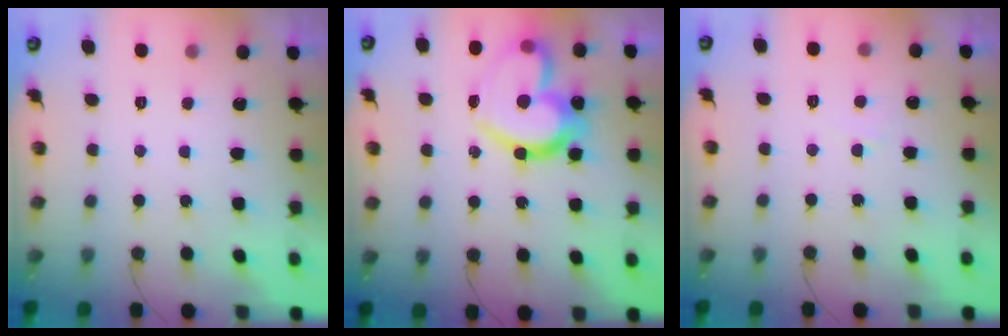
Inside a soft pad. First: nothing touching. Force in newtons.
{"total": 23.3, "press": 23.2, "slide": 2.0}
{"total": 2.6, "press": 2.6, "slide": 0.1}